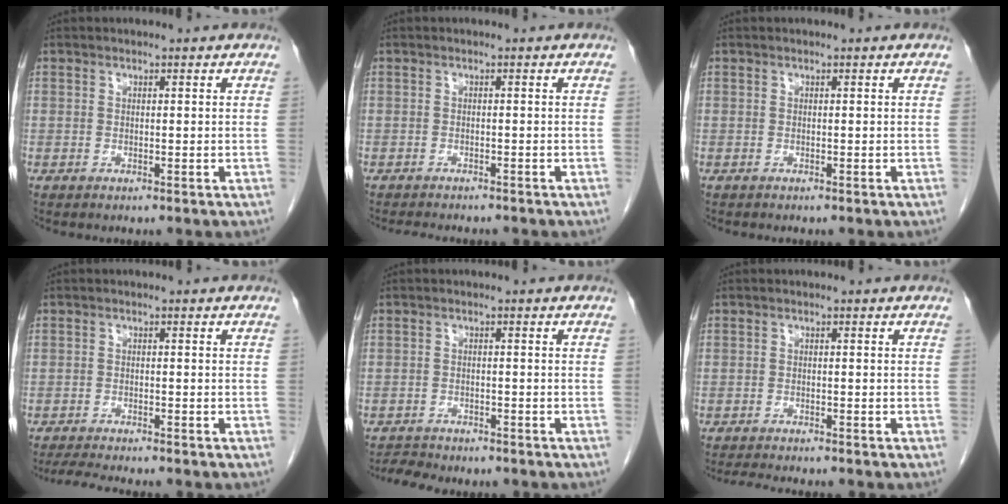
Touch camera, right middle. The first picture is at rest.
{"total": 5.6, "force": [-5.0, 1.4, 2.1], "torque": [-0.028, -0.005, -0.067]}
{"total": 0.0}
{"total": 6.2, "force": [-5.6, 0.4, 2.7], "torque": [-0.041, -0.014, -0.087]}
{"total": 4.0, "force": [-3.8, 1.0, 0.7], "torque": [-0.014, -0.009, -0.059]}
{"total": 5.5, "force": [-5.1, 0.6, 2.2], "torque": [-0.030, -0.011, -0.076]}